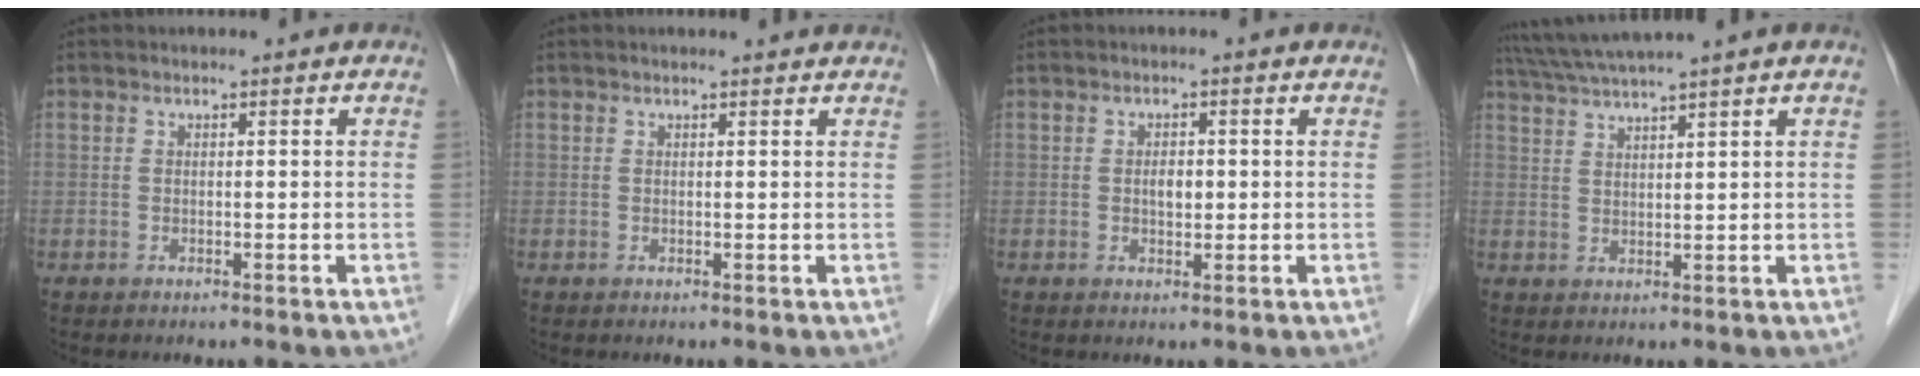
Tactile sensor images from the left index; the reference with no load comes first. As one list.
[{"total": 2.2, "force": [2.1, 0.2, 0.6], "torque": [-0.012, 0.012, 0.020]}, {"total": 1.9, "force": [-0.1, 1.1, 1.6], "torque": [-0.029, -0.002, 0.000]}, {"total": 7.2, "force": [6.0, -1.7, 3.5], "torque": [-0.063, 0.022, 0.105]}]